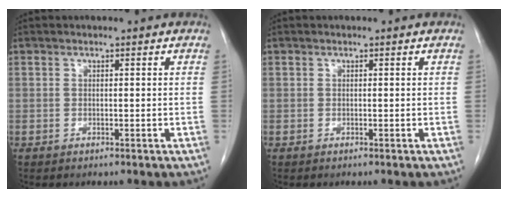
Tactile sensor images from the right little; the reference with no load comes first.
{"total": 0.0}